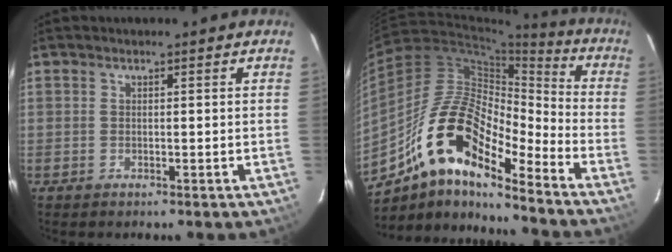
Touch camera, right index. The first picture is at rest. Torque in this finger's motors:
{"motor_torque": [1.11, -1.02, 0.93, 0.14]}